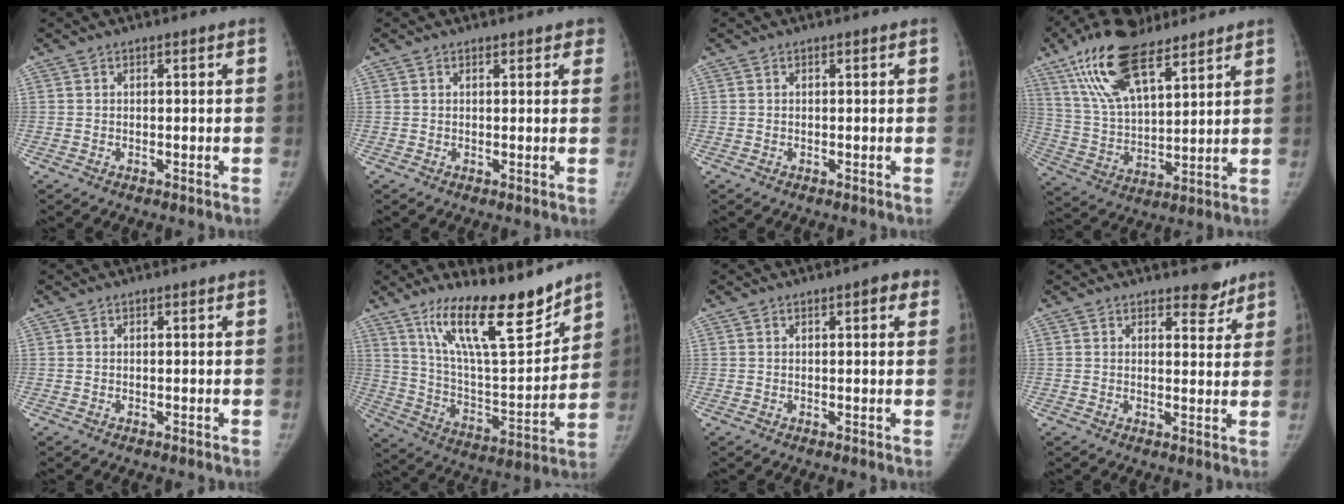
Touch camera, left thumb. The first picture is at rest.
{"total": 2.0, "force": [1.5, 1.1, 0.8], "torque": [0.017, -0.001, 0.010]}
{"total": 0.0}
{"total": 18.5, "force": [11.8, 7.5, 12.2], "torque": [-0.210, -0.030, 0.225]}
{"total": 0.0}
{"total": 20.1, "force": [14.7, 4.9, 12.8], "torque": [-0.179, -0.089, 0.260]}
{"total": 2.9, "force": [1.3, 1.0, 2.4], "torque": [-0.019, 0.001, 0.011]}
{"total": 4.0, "force": [3.3, 1.9, 1.3], "torque": [0.009, -0.023, 0.045]}